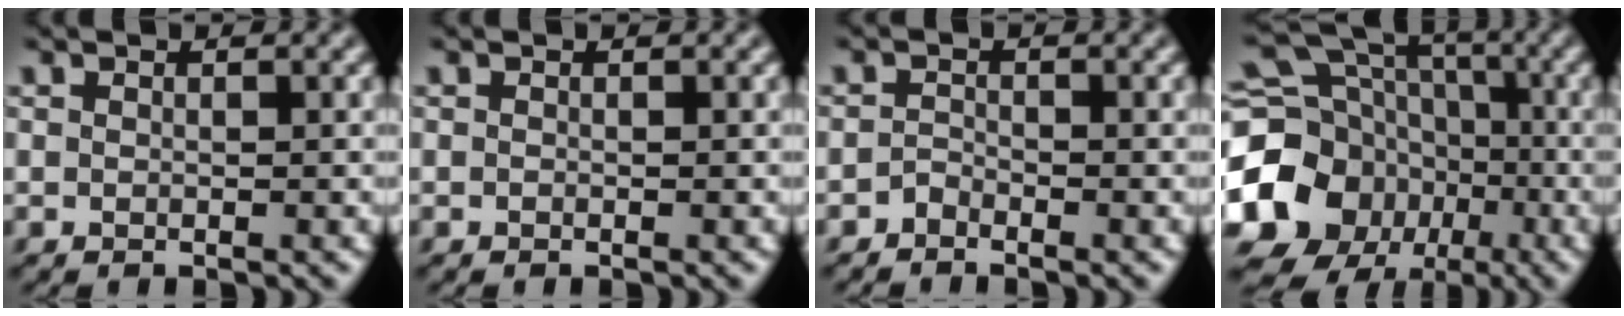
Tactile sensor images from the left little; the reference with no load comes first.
{"total": 0.0}
{"total": 1.0, "force": [-1.0, 0.2, 0.1], "torque": [-0.002, 0.004, -0.023]}
{"total": 18.6, "force": [-4.7, 16.2, 7.7], "torque": [-0.181, -0.013, -0.115]}